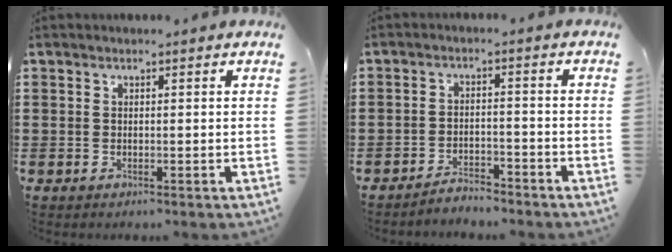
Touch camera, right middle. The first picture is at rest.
{"total": 3.2, "force": [-3.1, 0.3, 0.2], "torque": [-0.011, 0.004, -0.066]}